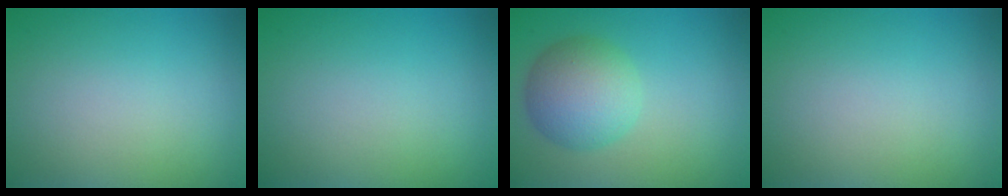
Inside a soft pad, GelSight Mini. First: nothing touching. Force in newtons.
{"total": 0.0}
{"total": 4.9, "press": 4.9, "slide": 0.1}
{"total": 0.0}